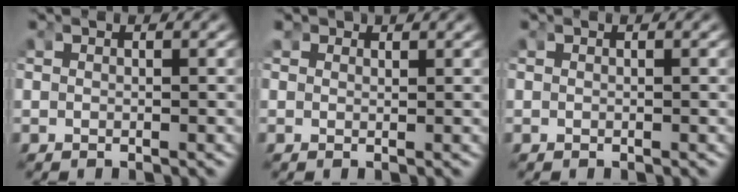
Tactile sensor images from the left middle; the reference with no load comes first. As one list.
[{"total": 0.7, "force": [0.7, 0.1, 0.1], "torque": [-0.005, -0.002, 0.019]}, {"total": 0.0}]